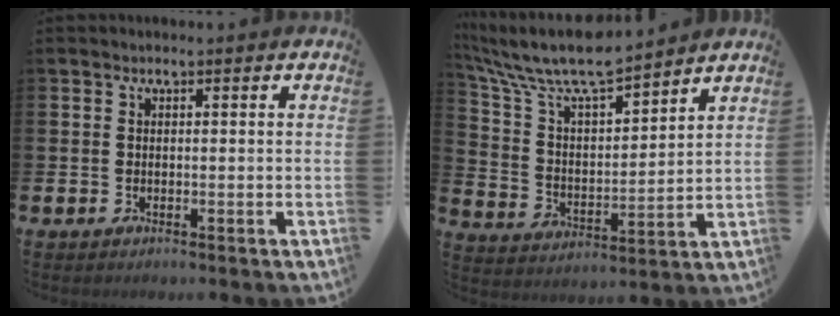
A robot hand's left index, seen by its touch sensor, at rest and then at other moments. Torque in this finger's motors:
{"motor_torque": [0.43, -0.38, 1.05, 0.21]}